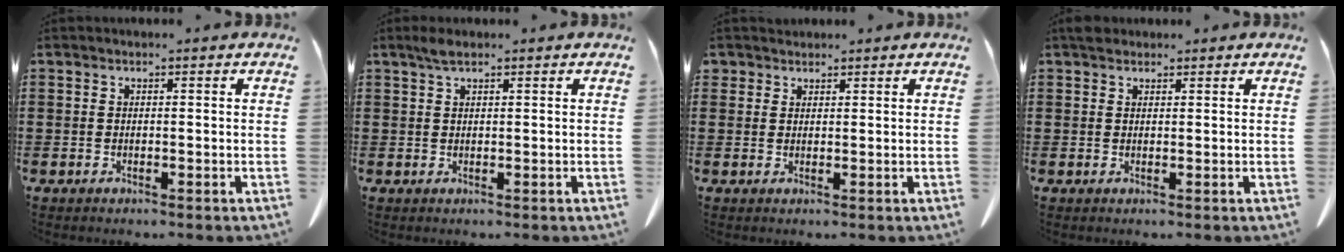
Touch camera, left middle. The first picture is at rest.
{"total": 1.9, "force": [1.2, 0.5, 1.4], "torque": [-0.031, 0.003, 0.020]}
{"total": 1.8, "force": [1.5, 0.9, 0.0], "torque": [-0.005, 0.003, 0.032]}
{"total": 1.8, "force": [1.5, 0.9, 0.5], "torque": [-0.014, 0.005, 0.029]}